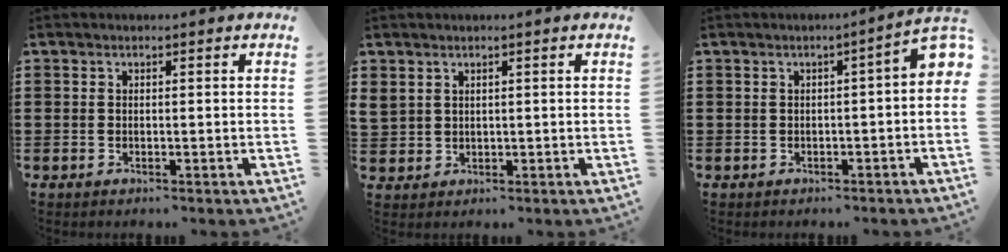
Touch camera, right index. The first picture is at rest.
{"total": 1.7, "force": [1.3, 1.1, 0.2], "torque": [-0.010, 0.004, 0.027]}
{"total": 2.7, "force": [-0.4, 0.8, 2.6], "torque": [-0.046, 0.004, -0.012]}